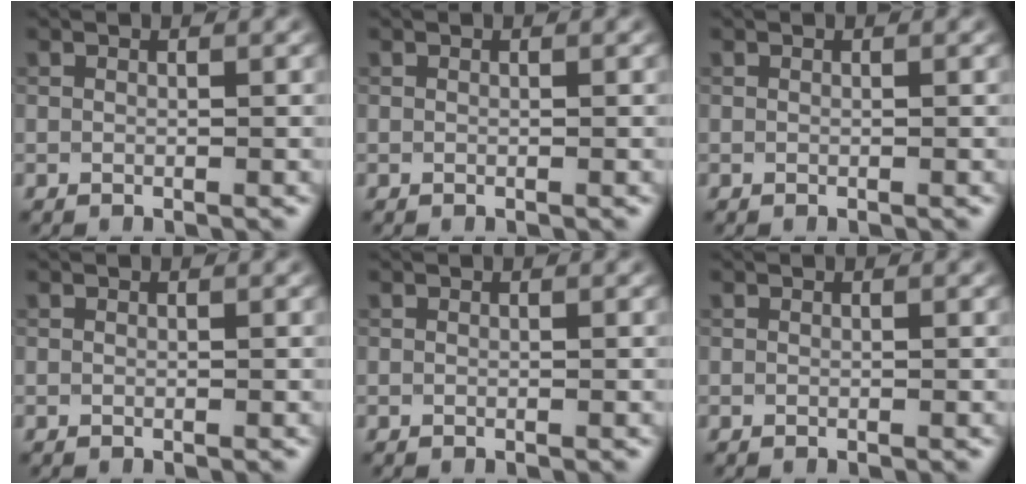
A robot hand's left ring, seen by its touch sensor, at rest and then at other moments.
{"total": 0.0}
{"total": 0.0}
{"total": 0.0}
{"total": 0.0}
{"total": 0.0}